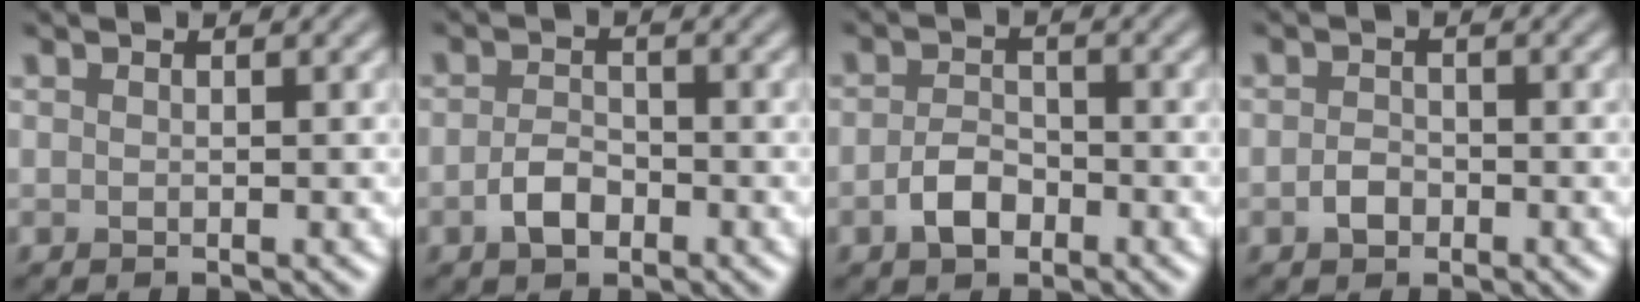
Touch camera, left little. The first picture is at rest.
{"total": 2.5, "force": [-1.3, 1.5, 1.6], "torque": [-0.030, 0.003, -0.028]}
{"total": 2.8, "force": [-1.4, 1.7, 1.7], "torque": [-0.030, 0.004, -0.032]}
{"total": 1.6, "force": [-0.8, 1.1, 0.8], "torque": [-0.015, 0.001, -0.021]}